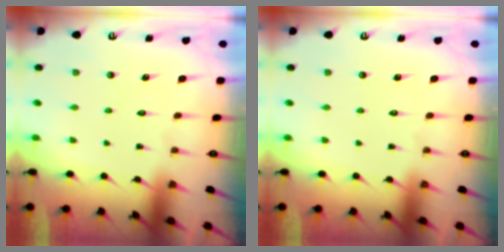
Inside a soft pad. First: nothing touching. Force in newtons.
{"total": 0.0}